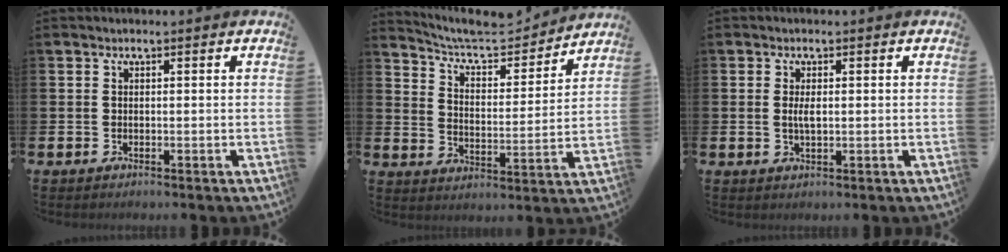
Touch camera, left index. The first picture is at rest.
{"total": 7.2, "force": [6.8, 1.6, 2.0], "torque": [-0.066, -0.052, 0.113]}
{"total": 2.1, "force": [0.2, 0.8, 1.9], "torque": [-0.036, 0.003, 0.001]}